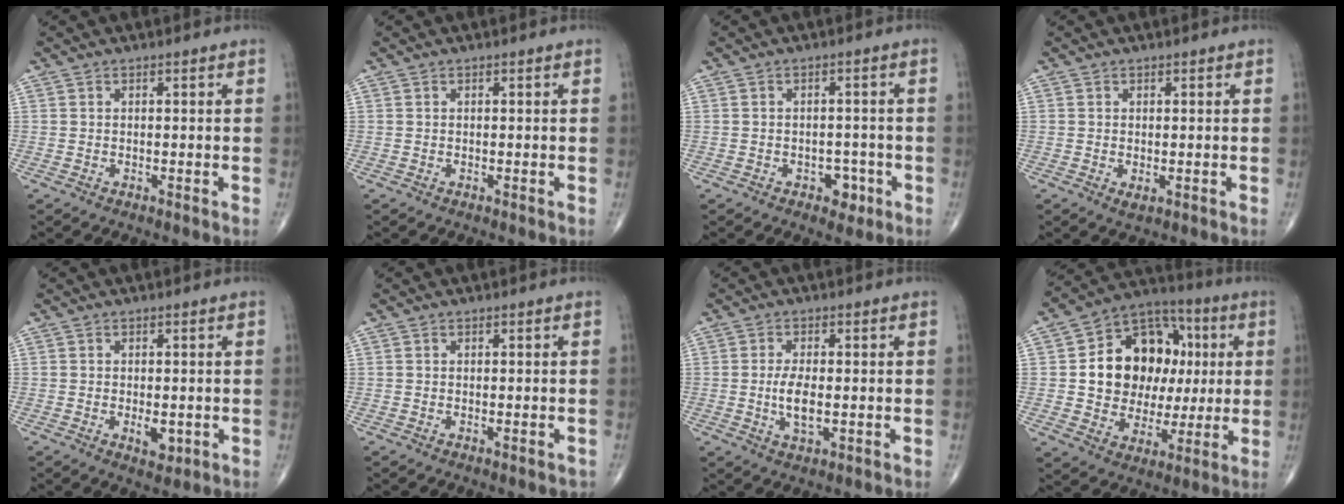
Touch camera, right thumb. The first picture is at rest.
{"total": 0.0}
{"total": 3.6, "force": [-1.6, 2.6, 1.9], "torque": [-0.006, 0.011, -0.020]}
{"total": 1.3, "force": [-0.2, 0.7, 1.1], "torque": [-0.019, -0.004, -0.001]}
{"total": 3.3, "force": [-0.8, 1.9, 2.7], "torque": [-0.032, -0.004, -0.007]}
{"total": 0.7, "force": [-0.4, 0.3, 0.5], "torque": [-0.005, -0.001, -0.004]}
{"total": 4.1, "force": [-0.4, 1.8, 3.6], "torque": [-0.072, -0.006, -0.008]}
{"total": 19.7, "force": [2.7, 15.0, 12.5], "torque": [-0.146, 0.021, 0.048]}